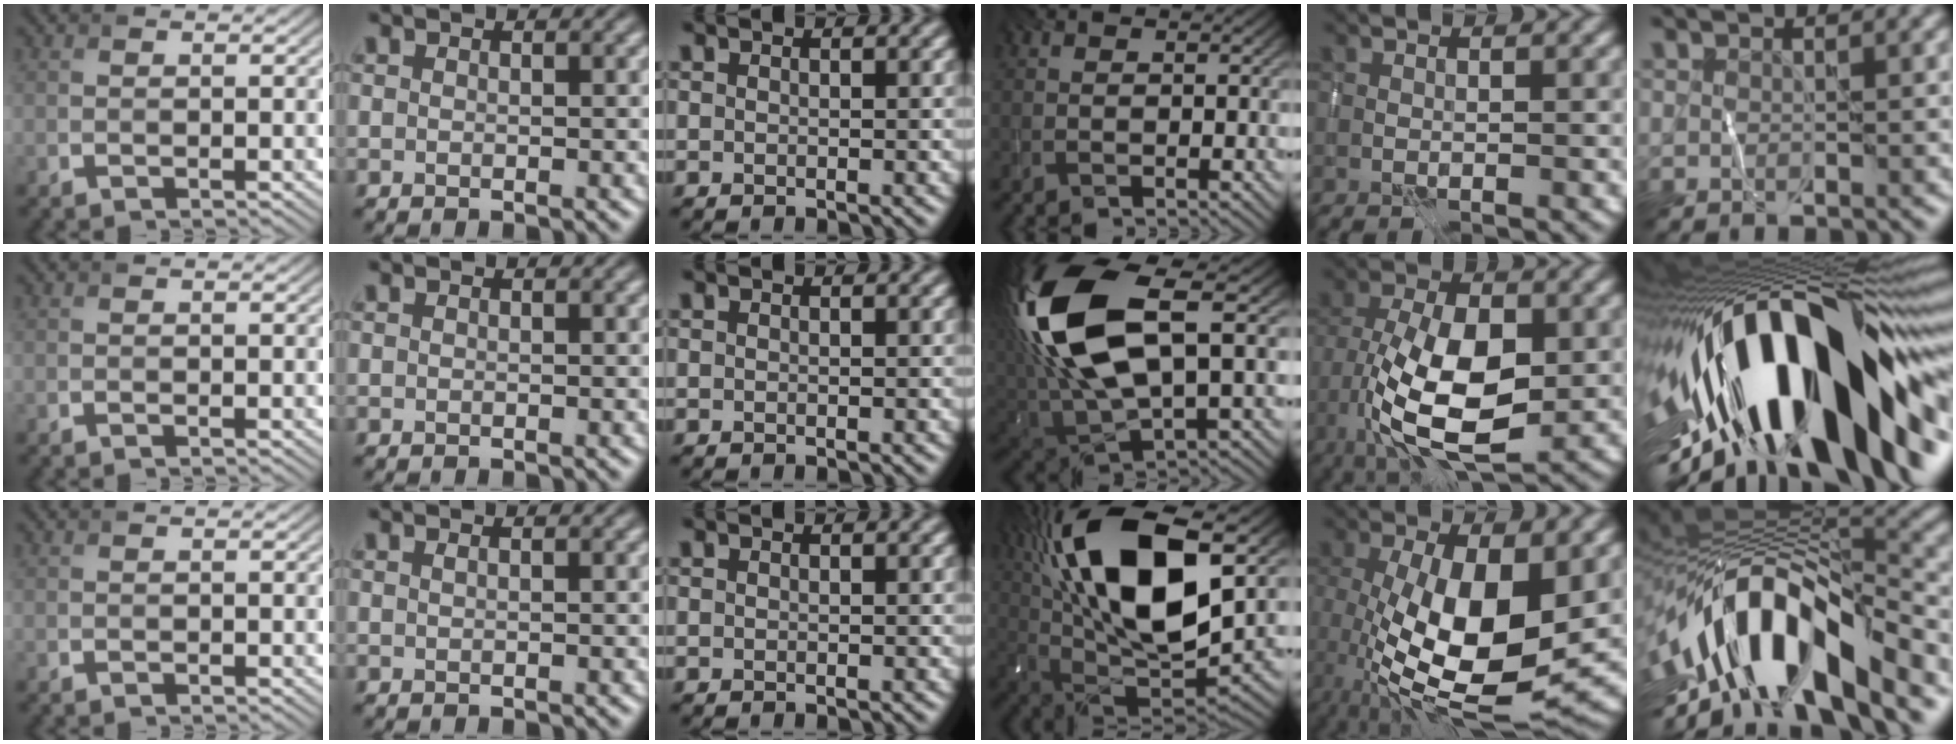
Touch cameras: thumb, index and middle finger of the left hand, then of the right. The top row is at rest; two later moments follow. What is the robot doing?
{"motion": "wipe", "object": "whiteboard"}